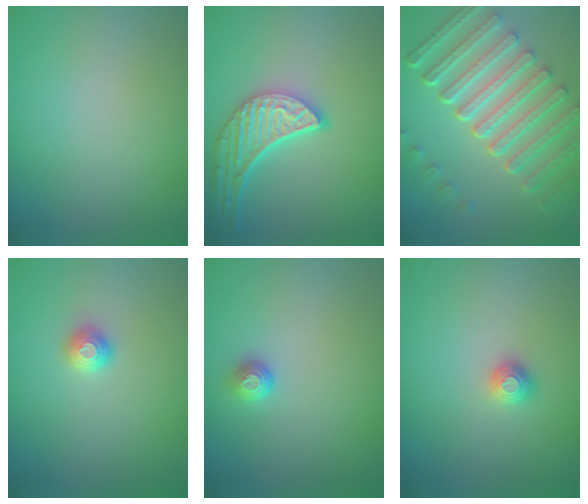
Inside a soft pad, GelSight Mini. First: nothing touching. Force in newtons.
{"total": 5.5, "press": 4.4, "slide": 3.3}
{"total": 7.9, "press": 6.0, "slide": 5.2}
{"total": 1.2, "press": 1.2, "slide": 0.2}
{"total": 1.3, "press": 1.1, "slide": 0.7}
{"total": 1.2, "press": 1.1, "slide": 0.3}